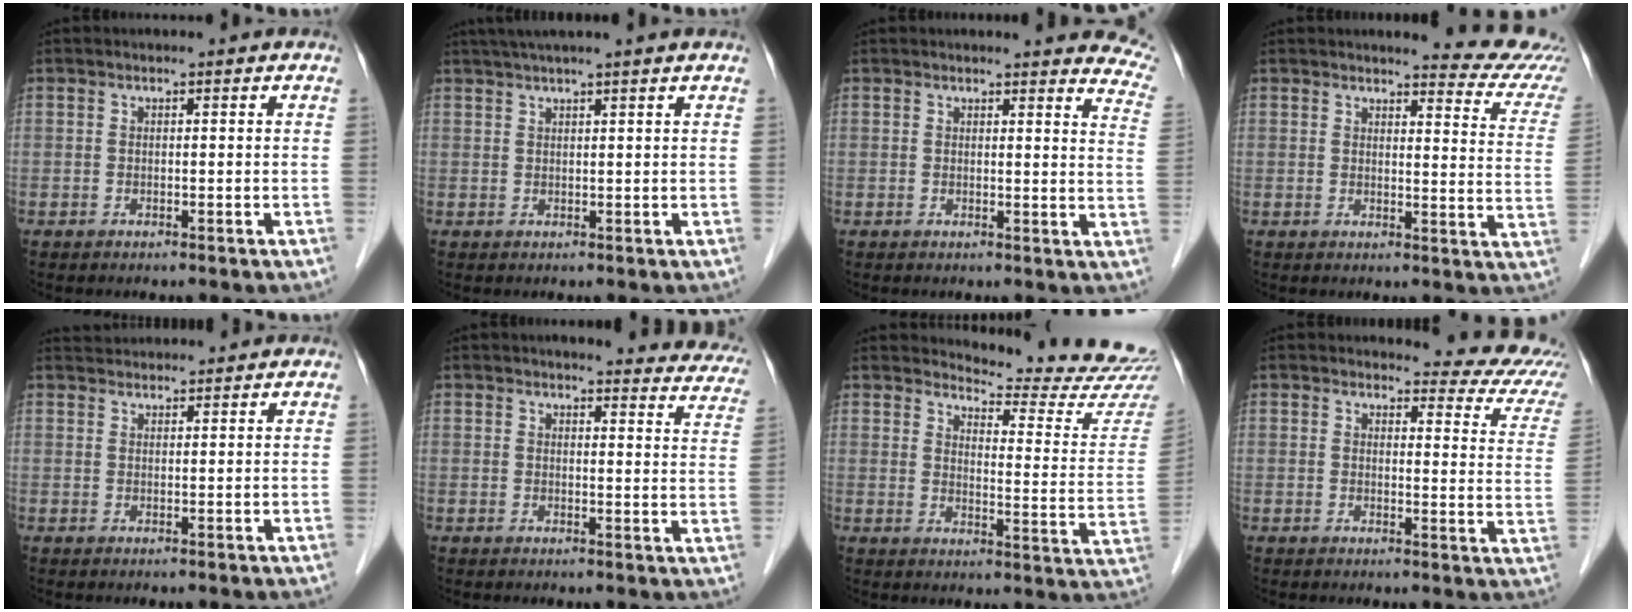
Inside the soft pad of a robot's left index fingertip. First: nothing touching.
{"total": 6.7, "force": [5.5, -1.1, 3.7], "torque": [-0.054, 0.032, 0.080]}
{"total": 13.3, "force": [12.5, 2.0, 4.1], "torque": [-0.020, -0.065, 0.102]}
{"total": 10.5, "force": [10.3, 0.2, 2.0], "torque": [-0.011, -0.069, 0.092]}
{"total": 4.7, "force": [4.6, 0.4, 0.5], "torque": [-0.013, 0.037, 0.074]}
{"total": 17.8, "force": [17.0, 2.7, 4.5], "torque": [-0.025, -0.065, 0.166]}
{"total": 16.2, "force": [16.0, -0.9, 2.7], "torque": [-0.036, -0.126, 0.179]}
{"total": 10.8, "force": [10.3, 2.0, 2.5], "torque": [-0.002, -0.055, 0.083]}